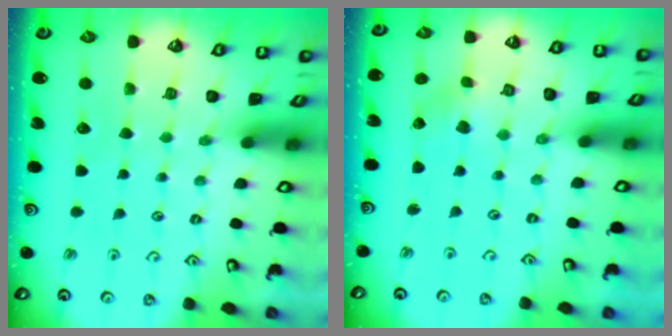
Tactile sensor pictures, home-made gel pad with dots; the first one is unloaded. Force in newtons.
{"total": 1.4, "press": 1.4, "slide": 0.2}